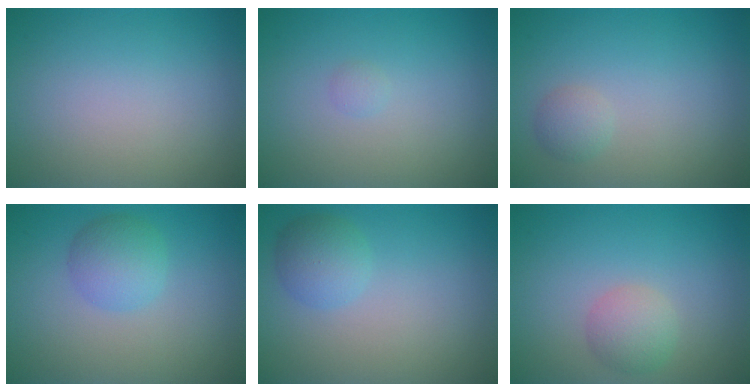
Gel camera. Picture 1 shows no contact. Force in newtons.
{"total": 0.5, "press": 0.5, "slide": 0.0}
{"total": 1.3, "press": 1.3, "slide": 0.0}
{"total": 2.9, "press": 2.9, "slide": 0.2}
{"total": 2.5, "press": 2.5, "slide": 0.1}
{"total": 2.3, "press": 2.3, "slide": 0.2}